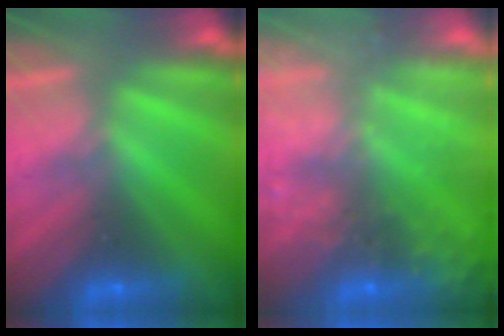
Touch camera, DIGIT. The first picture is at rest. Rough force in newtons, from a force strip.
{"total": 8.0}